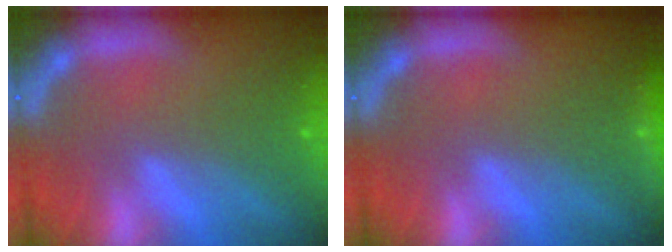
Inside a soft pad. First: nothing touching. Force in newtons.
{"total": 1.4}